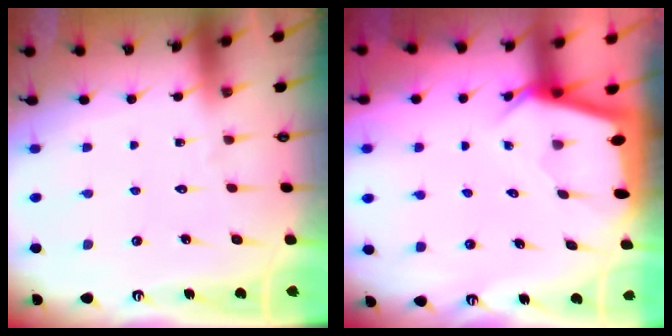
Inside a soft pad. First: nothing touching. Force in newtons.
{"total": 2.6, "press": 2.6, "slide": 0.2}